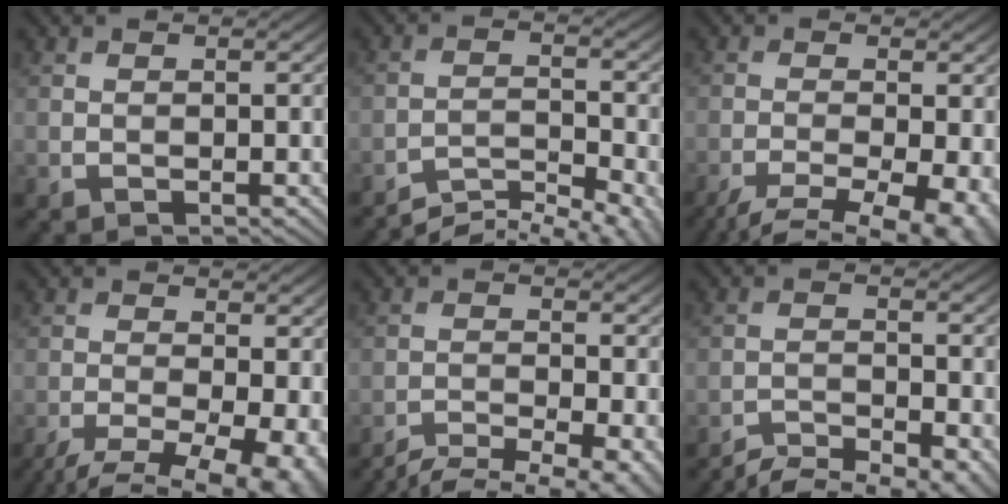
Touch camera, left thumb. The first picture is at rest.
{"total": 6.7, "force": [-5.6, 1.6, 3.2], "torque": [-0.058, 0.001, -0.091]}
{"total": 10.2, "force": [-6.2, 3.3, 7.3], "torque": [-0.136, -0.033, -0.082]}
{"total": 11.2, "force": [-6.3, 4.2, 8.3], "torque": [-0.149, -0.032, -0.080]}
{"total": 9.2, "force": [-7.7, 1.8, 4.7], "torque": [-0.078, -0.014, -0.103]}
{"total": 8.5, "force": [-7.4, 1.9, 3.6], "torque": [-0.063, -0.012, -0.106]}